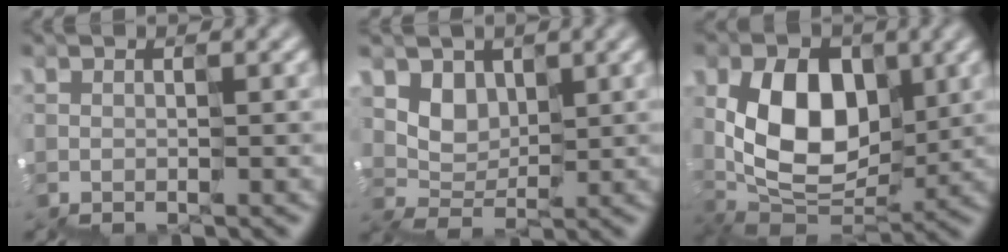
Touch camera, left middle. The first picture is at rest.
{"total": 2.7, "force": [1.8, 2.0, -0.2], "torque": [-0.005, -0.001, 0.033]}
{"total": 8.5, "force": [1.3, 6.4, 5.4], "torque": [-0.099, 0.000, 0.018]}